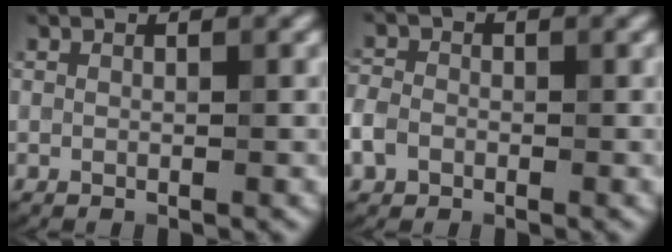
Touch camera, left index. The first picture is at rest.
{"total": 2.4, "force": [-1.0, 1.9, 1.0], "torque": [-0.021, 0.000, -0.029]}